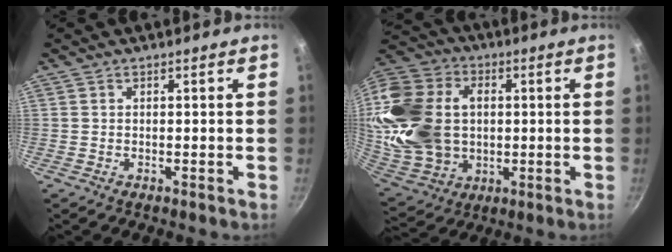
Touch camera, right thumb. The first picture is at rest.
{"total": 26.6, "force": [2.1, 19.5, 18.0], "torque": [-0.365, 0.015, 0.050]}